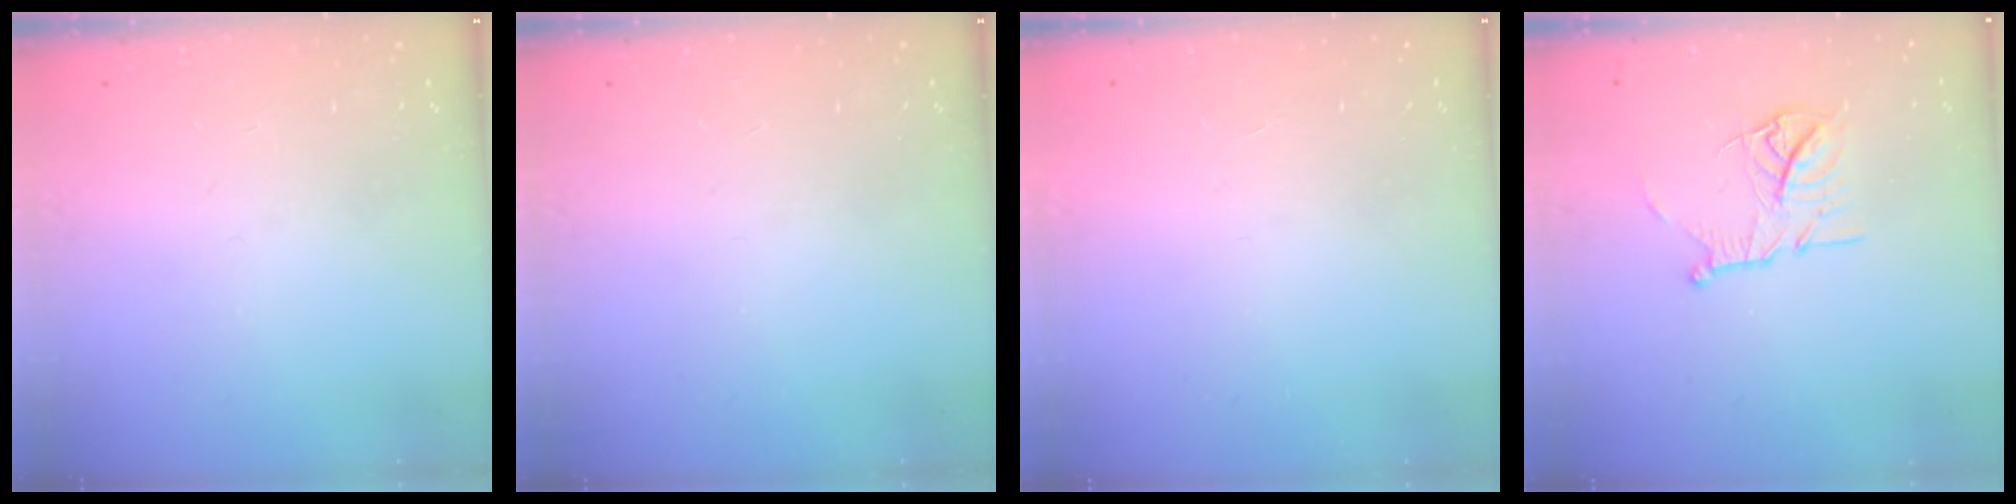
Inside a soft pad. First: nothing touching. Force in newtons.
{"total": 0.0}
{"total": 1.7, "press": 1.6, "slide": 0.1}
{"total": 11.7, "press": 11.6, "slide": 1.0}